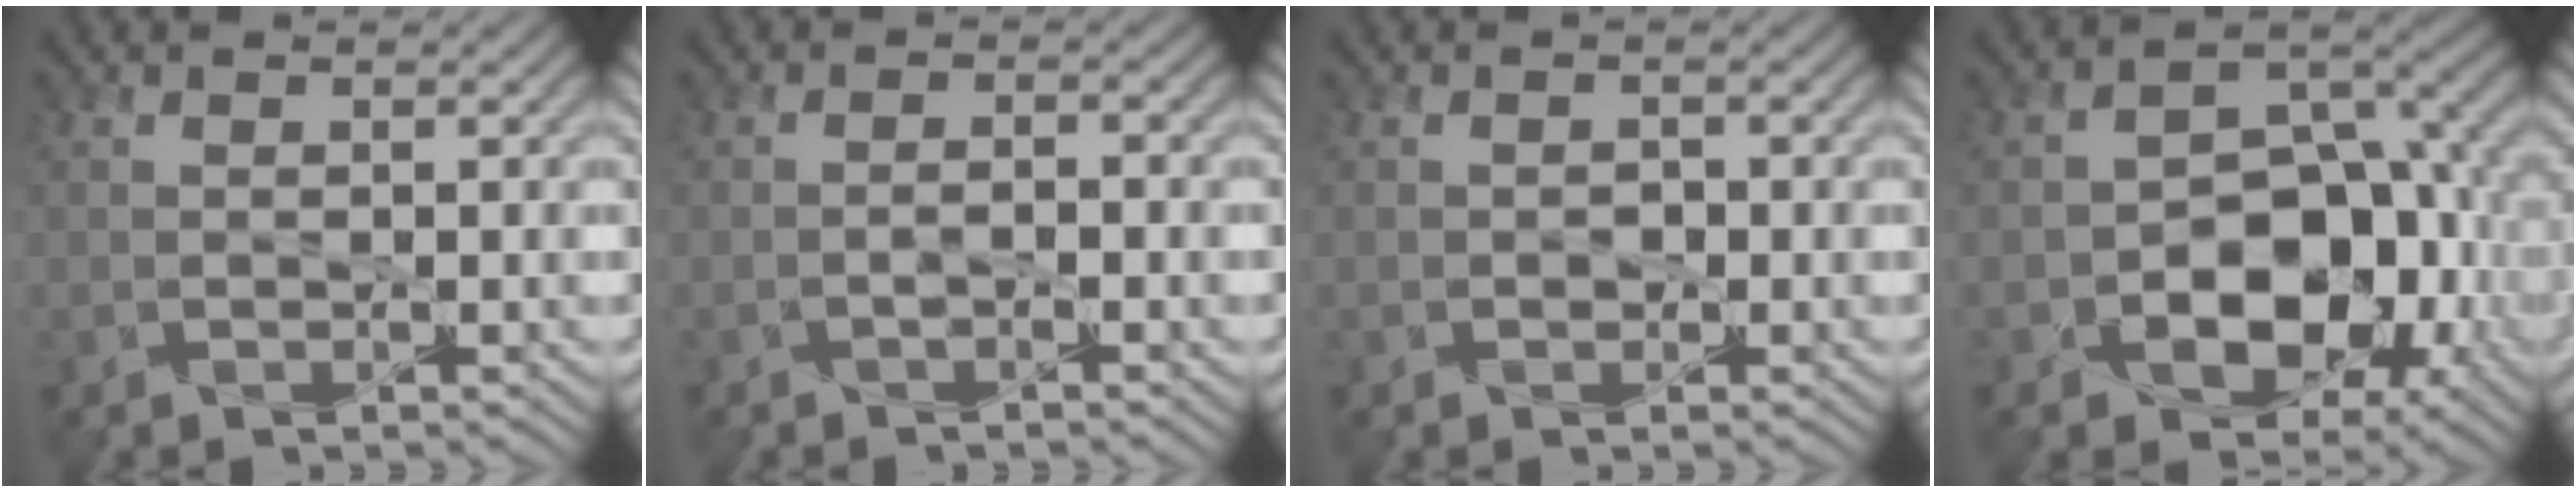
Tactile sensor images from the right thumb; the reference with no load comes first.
{"total": 1.1, "force": [-0.9, -0.2, 0.5], "torque": [0.009, 0.011, -0.016]}
{"total": 0.8, "force": [-0.2, 0.8, 0.2], "torque": [0.005, 0.003, -0.009]}
{"total": 11.7, "force": [-3.0, 7.8, 8.2], "torque": [-0.108, -0.012, -0.049]}